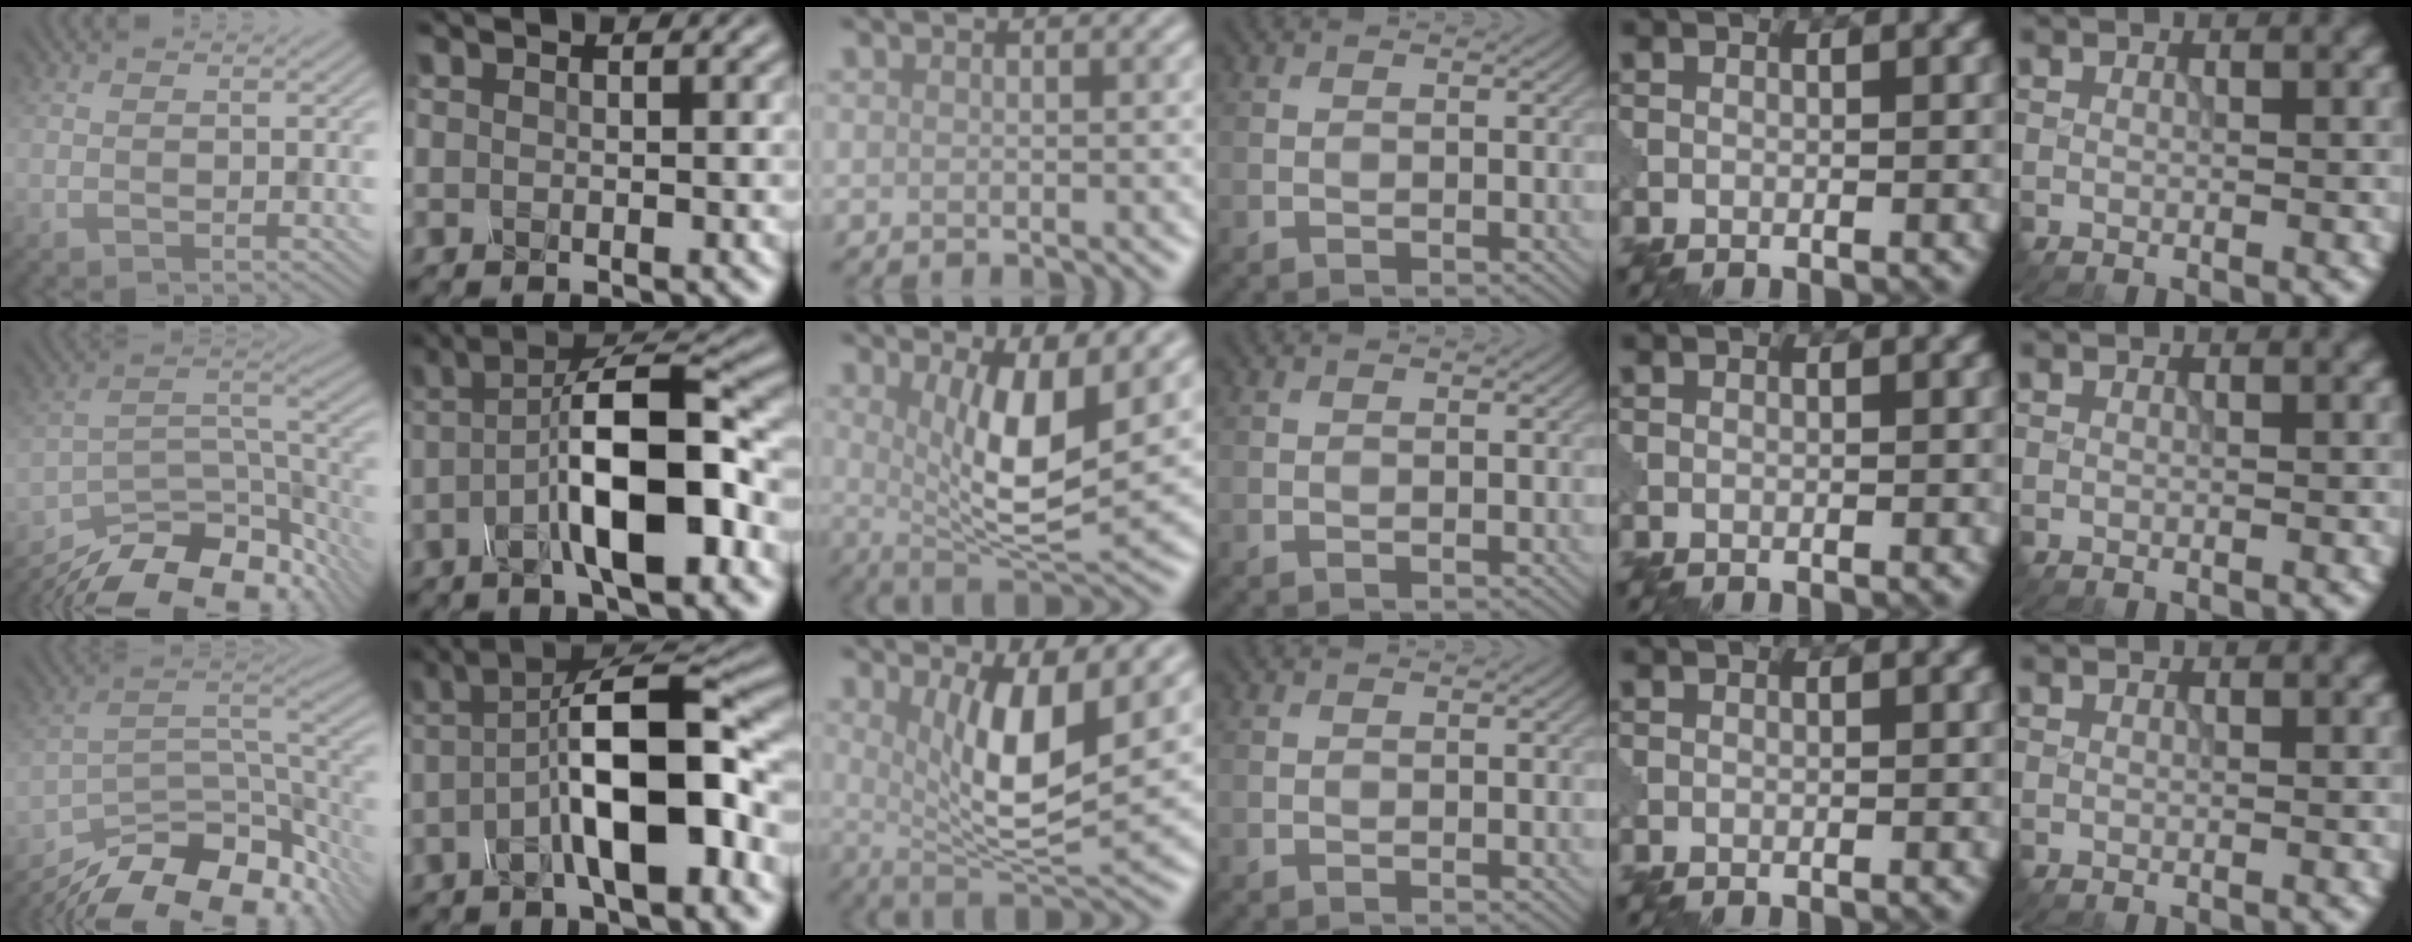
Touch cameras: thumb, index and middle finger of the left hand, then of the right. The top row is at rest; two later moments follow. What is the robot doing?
{"motion": "disassemble", "object": "glue stick"}